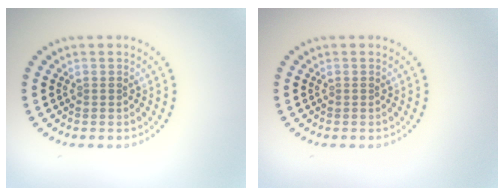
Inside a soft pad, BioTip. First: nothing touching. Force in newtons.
{"total": 0.0}